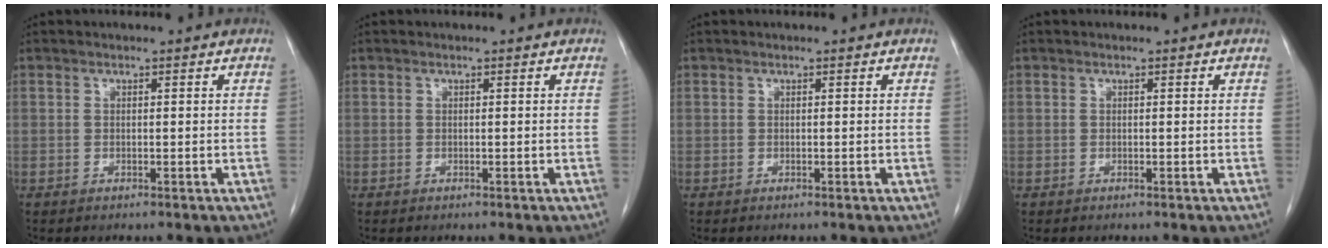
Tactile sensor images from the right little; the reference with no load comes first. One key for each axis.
{"total": 0.0}
{"total": 0.0}
{"total": 0.0}